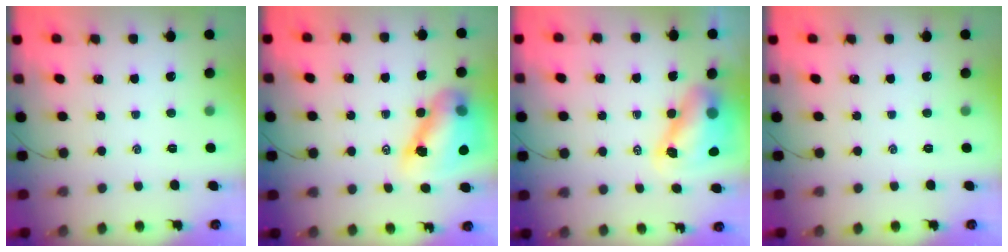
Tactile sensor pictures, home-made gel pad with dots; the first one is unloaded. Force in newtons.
{"total": 13.8, "press": 13.3, "slide": 3.8}
{"total": 8.6, "press": 8.3, "slide": 2.3}
{"total": 0.0}